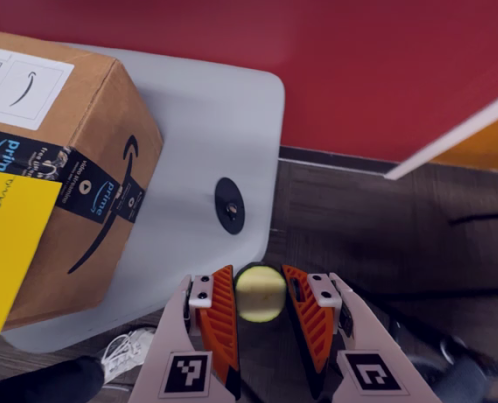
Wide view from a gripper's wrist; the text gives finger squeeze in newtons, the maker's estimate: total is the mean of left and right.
{"total": 7.5, "left": 7.3, "right": 7.6}